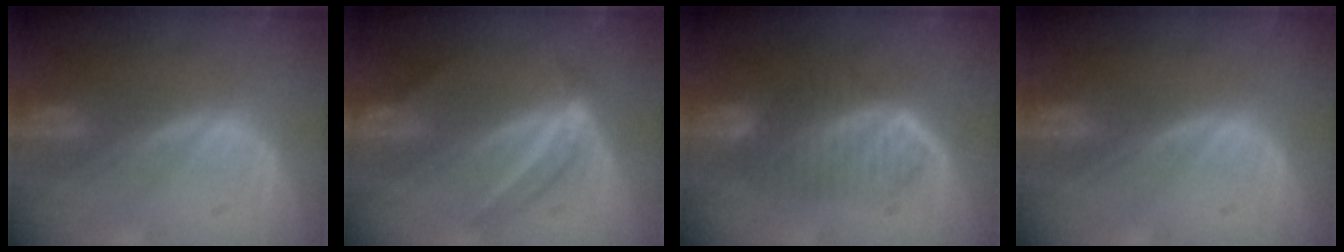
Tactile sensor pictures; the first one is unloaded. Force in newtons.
{"total": 5.2, "press": 4.8, "slide": 2.2}
{"total": 6.3, "press": 6.2, "slide": 1.3}
{"total": 0.0}